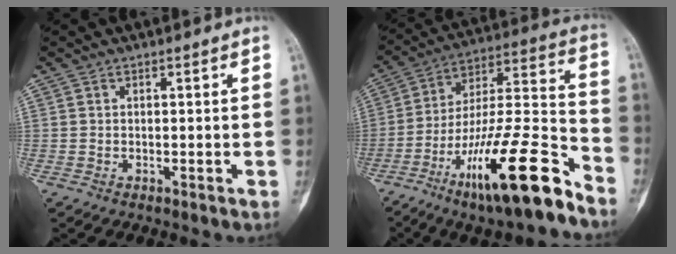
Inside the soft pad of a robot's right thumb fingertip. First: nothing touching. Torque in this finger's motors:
{"motor_torque": [0.45, 0.49, 1.65, -1.12, 0.21]}